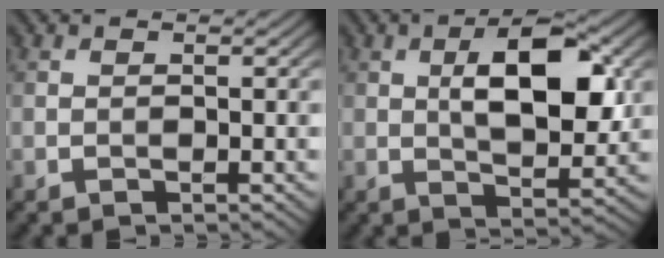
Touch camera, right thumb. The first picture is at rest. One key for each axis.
{"total": 9.6, "fx": 1.9, "fy": 4.3, "fz": 8.4, "tx": -0.134, "ty": 0.006, "tz": 0.028}